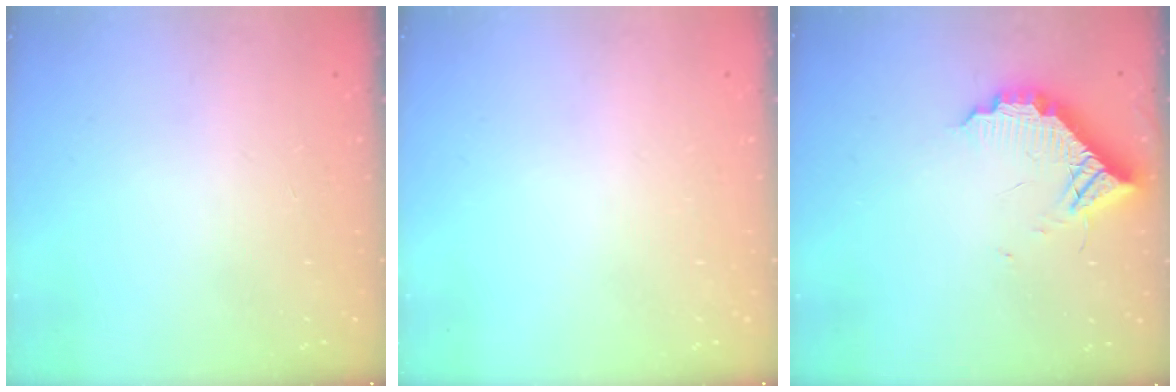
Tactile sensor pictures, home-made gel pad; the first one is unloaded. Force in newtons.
{"total": 0.0}
{"total": 10.6, "press": 10.6, "slide": 0.4}